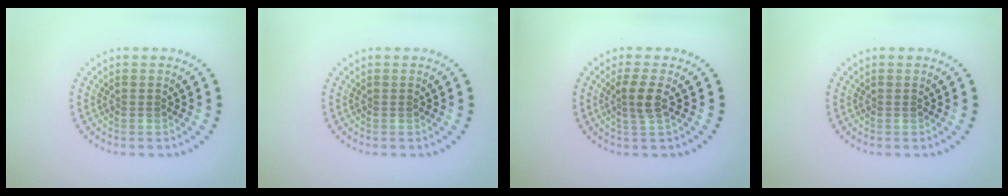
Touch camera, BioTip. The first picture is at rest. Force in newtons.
{"total": 0.0}
{"total": 2.2, "press": 1.9, "slide": 1.2}
{"total": 0.0}